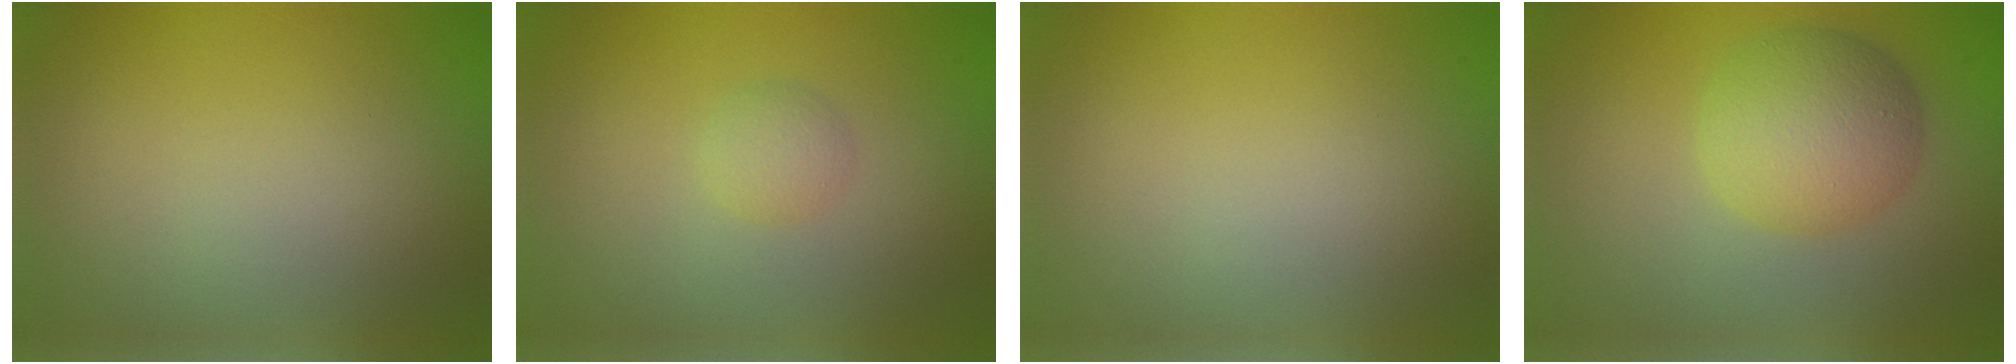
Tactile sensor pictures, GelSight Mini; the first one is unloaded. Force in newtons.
{"total": 1.4, "press": 1.4, "slide": 0.0}
{"total": 0.0}
{"total": 5.3, "press": 5.3, "slide": 0.0}